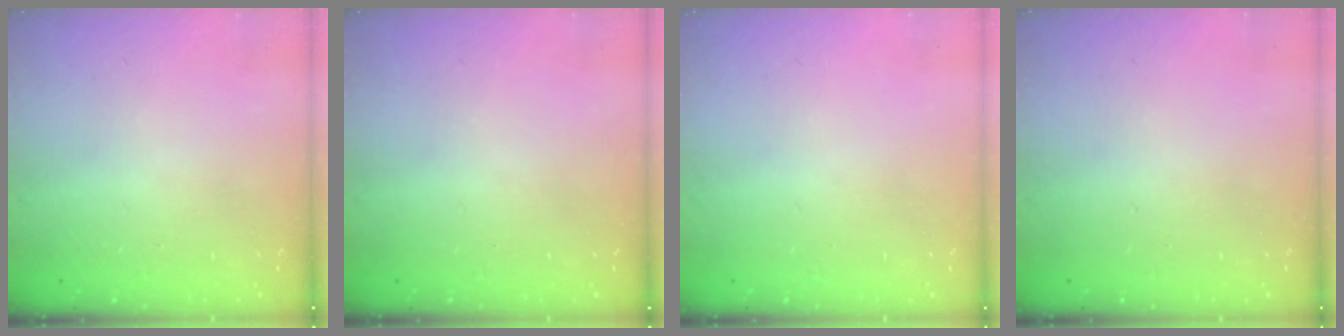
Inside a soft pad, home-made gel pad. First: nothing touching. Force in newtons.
{"total": 0.0}
{"total": 0.0}
{"total": 0.0}